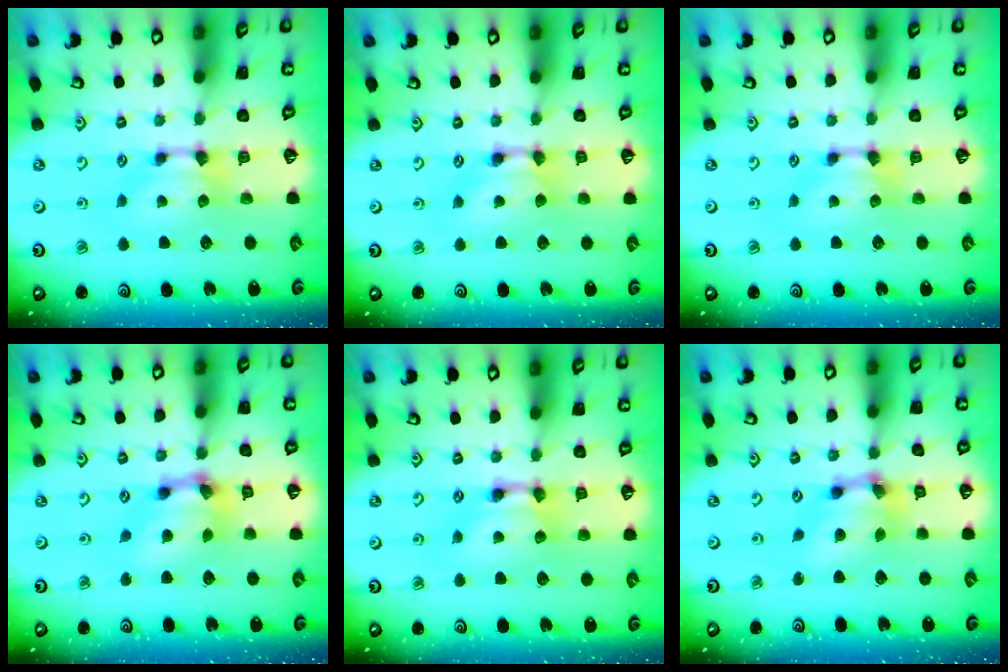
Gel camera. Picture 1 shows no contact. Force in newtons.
{"total": 1.5, "press": 1.5, "slide": 0.1}
{"total": 0.0}
{"total": 5.2, "press": 4.8, "slide": 2.1}
{"total": 2.0, "press": 2.0, "slide": 0.1}
{"total": 6.2, "press": 5.8, "slide": 2.1}